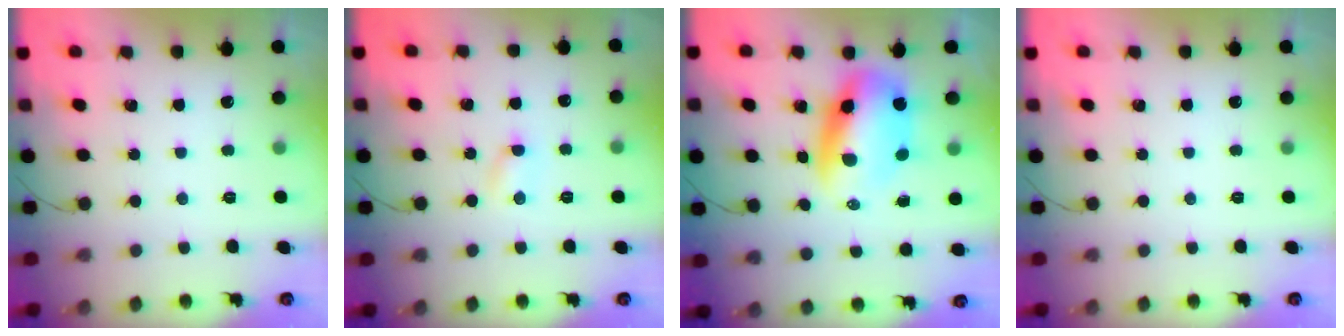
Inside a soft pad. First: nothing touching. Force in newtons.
{"total": 2.7, "press": 2.6, "slide": 0.8}
{"total": 10.5, "press": 10.1, "slide": 2.7}
{"total": 0.0}